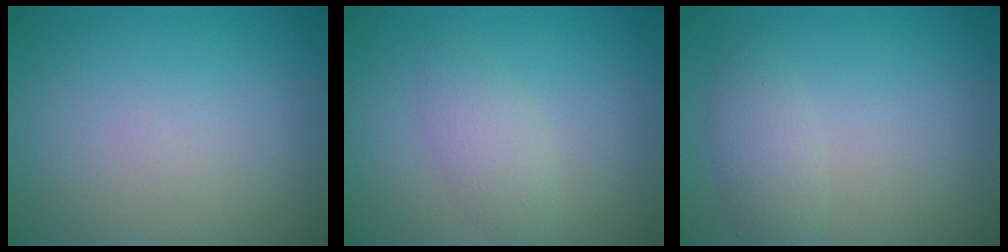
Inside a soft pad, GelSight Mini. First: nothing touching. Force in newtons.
{"total": 2.1, "press": 2.1, "slide": 0.1}
{"total": 2.1, "press": 2.1, "slide": 0.2}